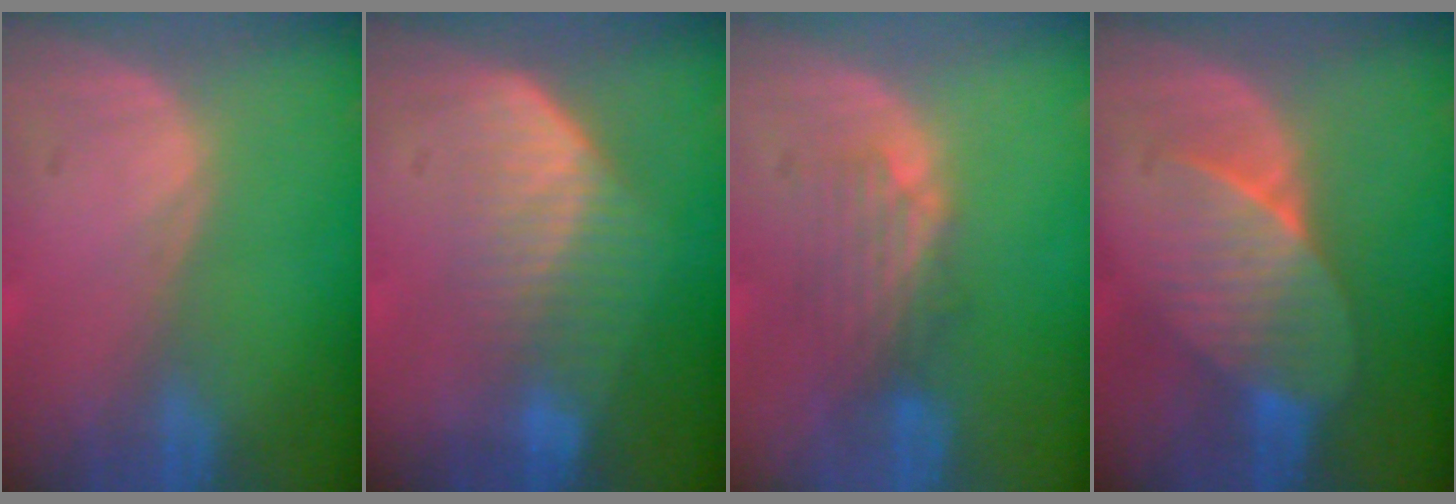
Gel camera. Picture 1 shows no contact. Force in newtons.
{"total": 7.2, "press": 6.1, "slide": 3.8}
{"total": 4.4, "press": 3.8, "slide": 2.2}
{"total": 7.2, "press": 6.8, "slide": 2.4}